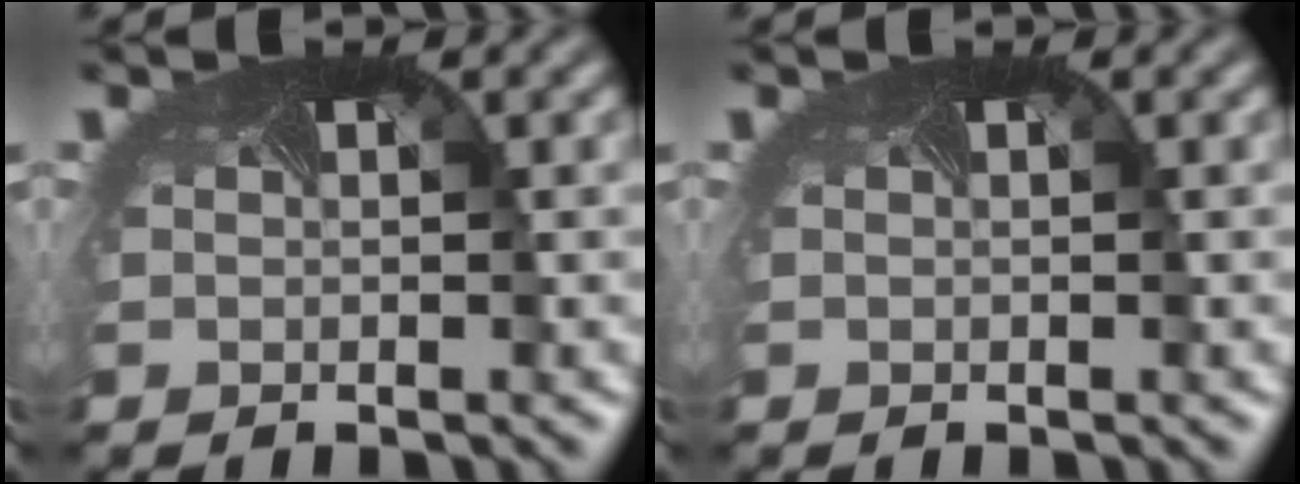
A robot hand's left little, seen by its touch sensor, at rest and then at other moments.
{"total": 0.0}